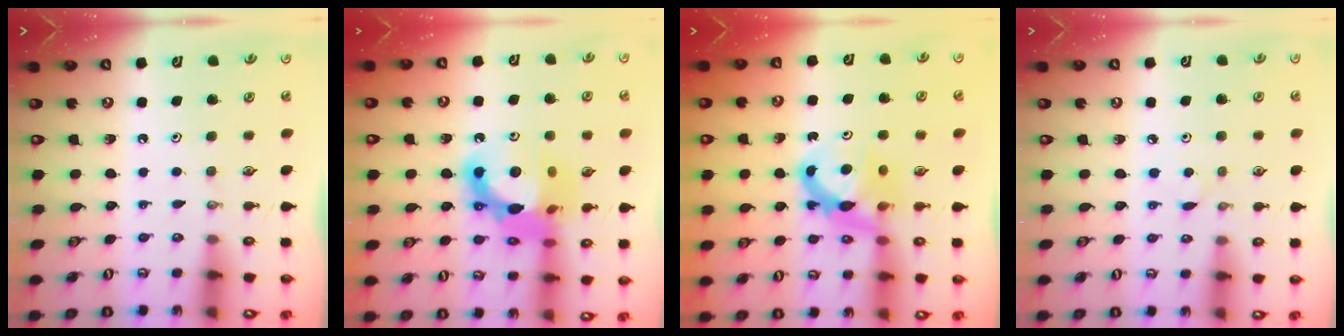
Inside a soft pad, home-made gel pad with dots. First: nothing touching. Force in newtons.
{"total": 16.1, "press": 16.1, "slide": 1.5}
{"total": 7.3, "press": 7.3, "slide": 0.5}
{"total": 2.9, "press": 2.9, "slide": 0.3}